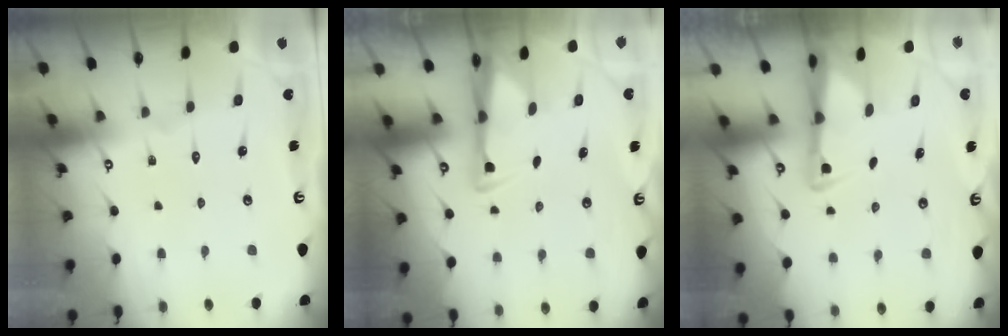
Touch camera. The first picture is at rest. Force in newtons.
{"total": 2.9, "press": 2.7, "slide": 0.9}
{"total": 2.9, "press": 2.9, "slide": 0.6}